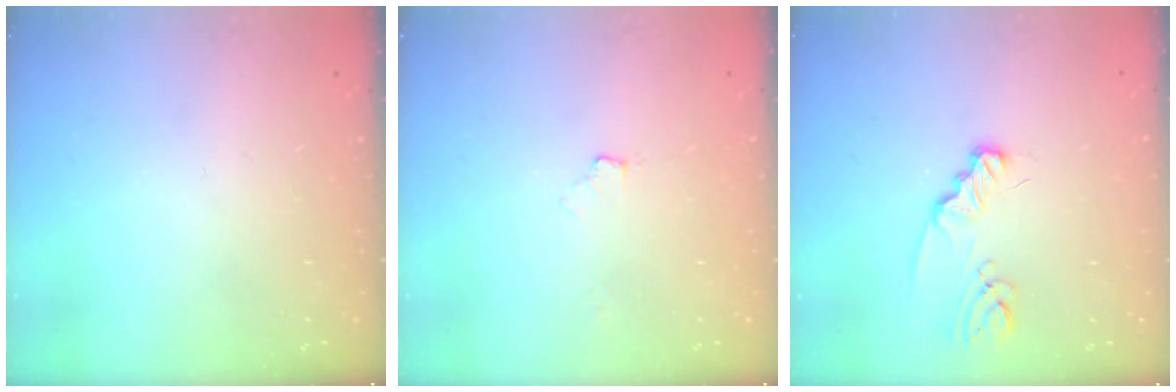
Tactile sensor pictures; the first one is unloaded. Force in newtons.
{"total": 3.9, "press": 2.3, "slide": 3.1}
{"total": 3.3, "press": 3.3, "slide": 0.4}